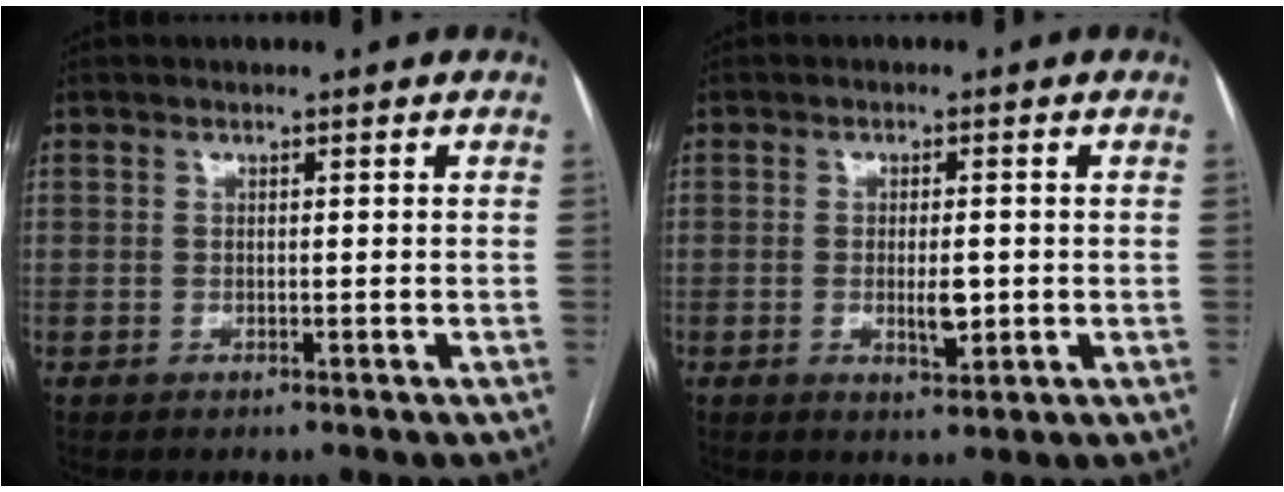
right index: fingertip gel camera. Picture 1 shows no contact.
{"total": 3.7, "force": [-0.5, 1.3, 3.4], "torque": [-0.057, -0.003, -0.004]}